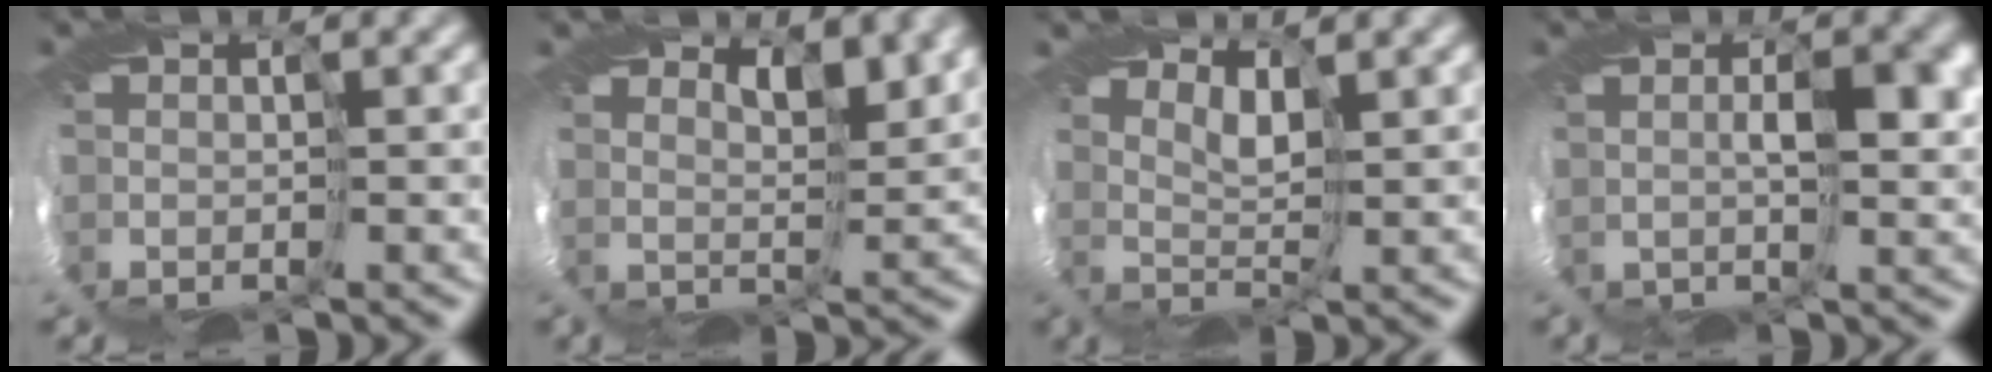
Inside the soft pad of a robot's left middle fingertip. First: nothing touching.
{"total": 2.4, "force": [2.4, -0.3, 0.1], "torque": [-0.015, -0.001, 0.040]}
{"total": 1.7, "force": [1.4, -0.9, -0.3], "torque": [-0.014, 0.002, 0.023]}
{"total": 2.2, "force": [0.6, 0.2, 2.1], "torque": [-0.046, 0.003, 0.013]}